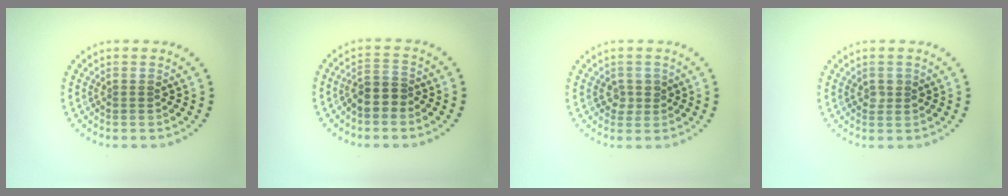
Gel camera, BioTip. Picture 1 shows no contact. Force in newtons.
{"total": 2.6, "press": 2.3, "slide": 1.2}
{"total": 1.4, "press": 1.3, "slide": 0.7}
{"total": 1.0, "press": 1.0, "slide": 0.2}